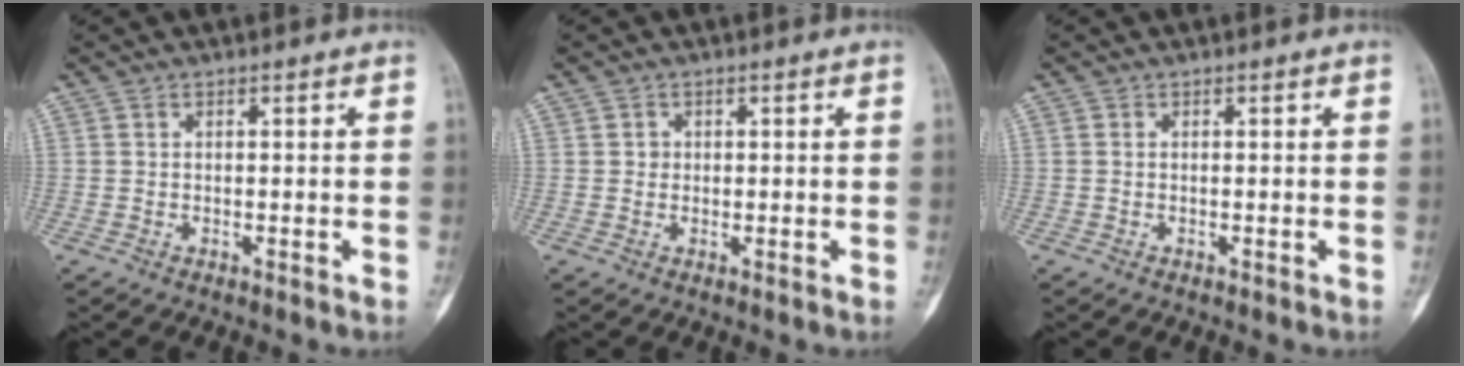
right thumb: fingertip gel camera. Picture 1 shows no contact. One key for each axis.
{"total": 1.0, "fx": 0.1, "fy": 1.0, "fz": 0.2, "tx": 0.006, "ty": 0.003, "tz": -0.001}
{"total": 0.0}